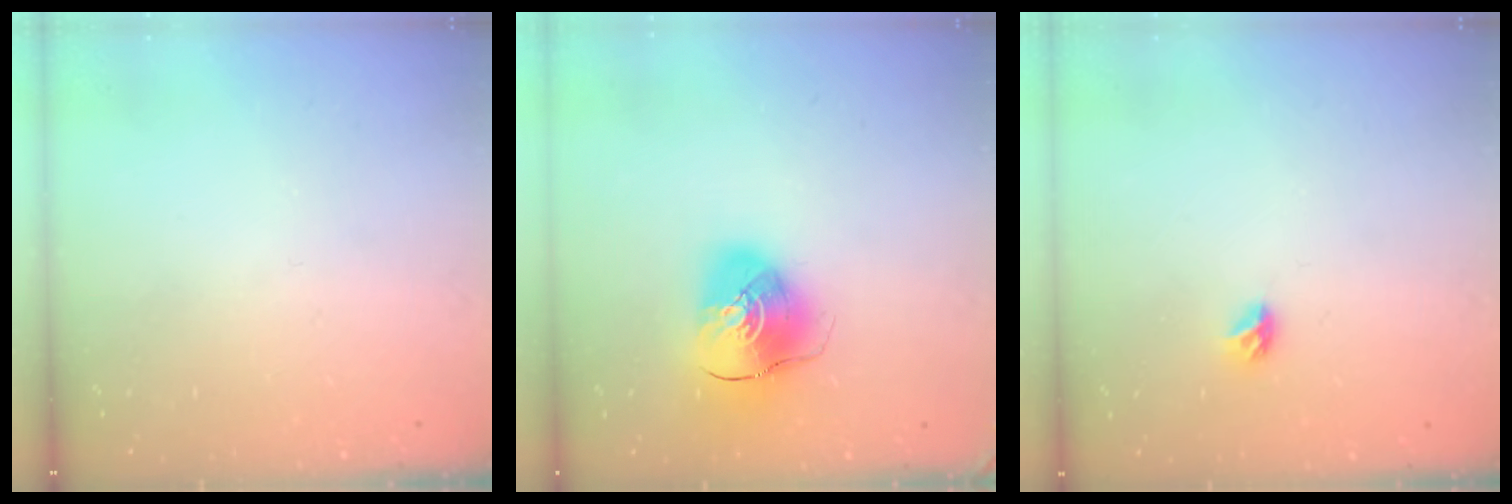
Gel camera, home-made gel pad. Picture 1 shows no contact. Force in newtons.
{"total": 10.8, "press": 10.7, "slide": 1.5}
{"total": 3.3, "press": 3.2, "slide": 0.8}